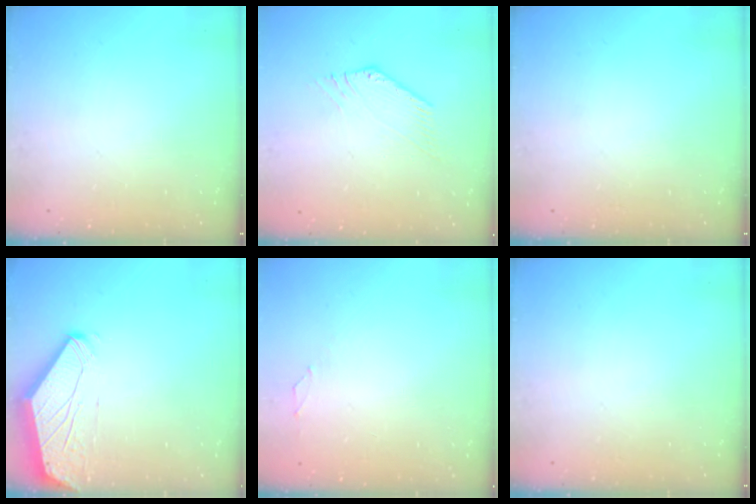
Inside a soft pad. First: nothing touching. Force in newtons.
{"total": 0.0}
{"total": 0.0}
{"total": 0.0}
{"total": 0.0}
{"total": 0.0}